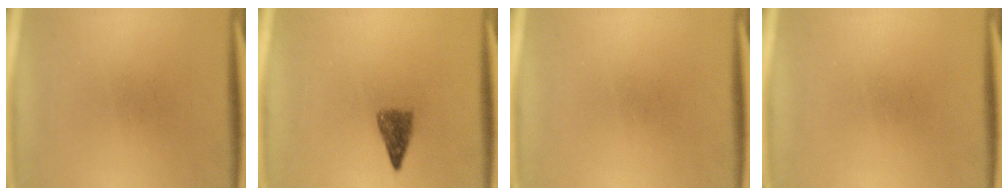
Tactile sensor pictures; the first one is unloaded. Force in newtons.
{"total": 2.9}
{"total": 0.0}
{"total": 0.0}